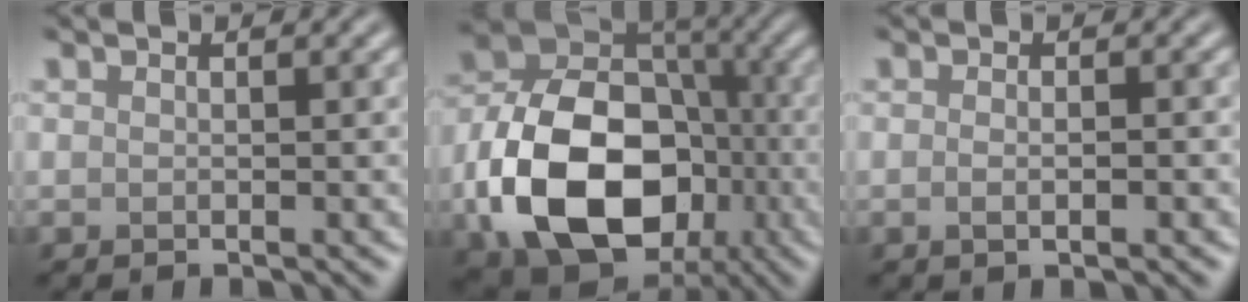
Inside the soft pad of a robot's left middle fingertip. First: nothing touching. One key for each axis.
{"total": 14.9, "fx": -4.0, "fy": 10.8, "fz": 9.4, "tx": -0.183, "ty": -0.017, "tz": -0.082}
{"total": 2.5, "fx": -0.1, "fy": 1.2, "fz": 2.1, "tx": -0.005, "ty": 0.006, "tz": -0.009}